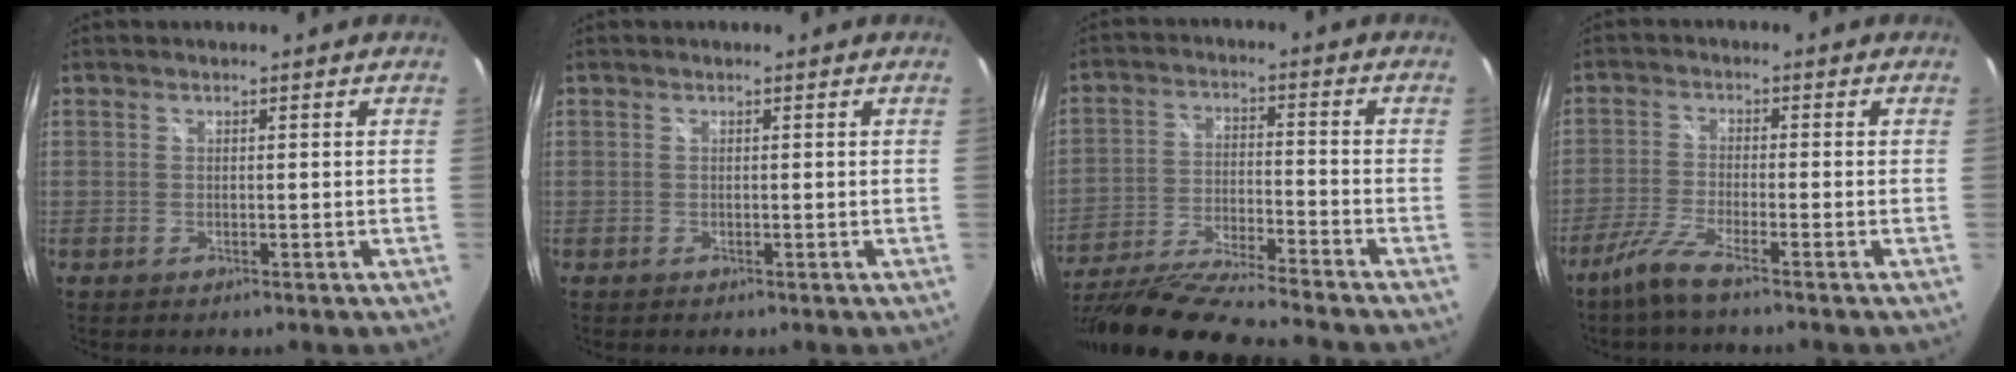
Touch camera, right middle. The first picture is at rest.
{"total": 0.0}
{"total": 19.9, "force": [-17.3, 0.1, 9.8], "torque": [-0.193, -0.054, -0.303]}
{"total": 5.6, "force": [-4.3, -0.2, 3.5], "torque": [-0.088, -0.011, -0.087]}